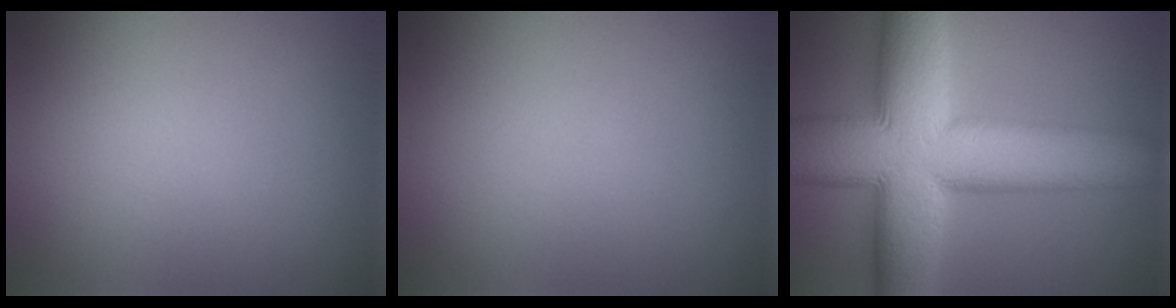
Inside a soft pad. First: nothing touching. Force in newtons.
{"total": 0.0}
{"total": 15.8, "press": 15.8, "slide": 0.3}